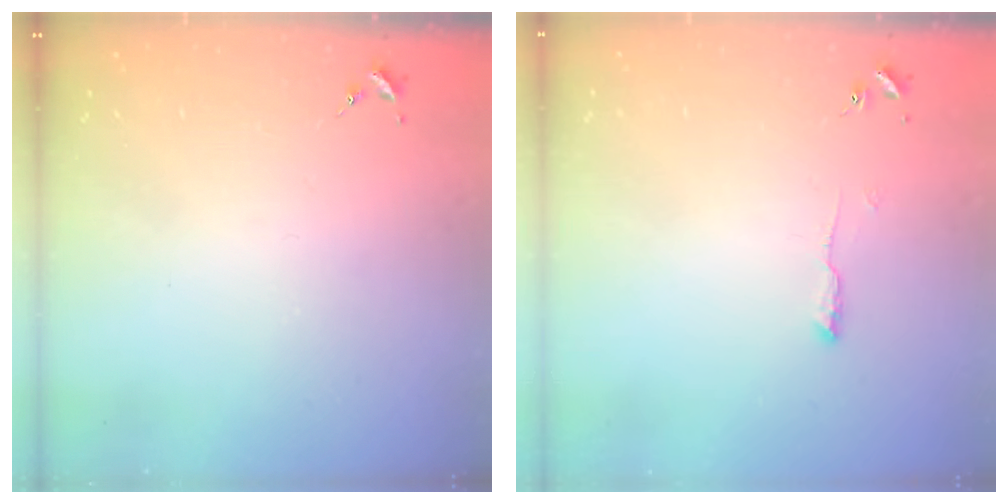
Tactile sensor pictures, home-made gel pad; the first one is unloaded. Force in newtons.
{"total": 6.2, "press": 6.2, "slide": 0.6}